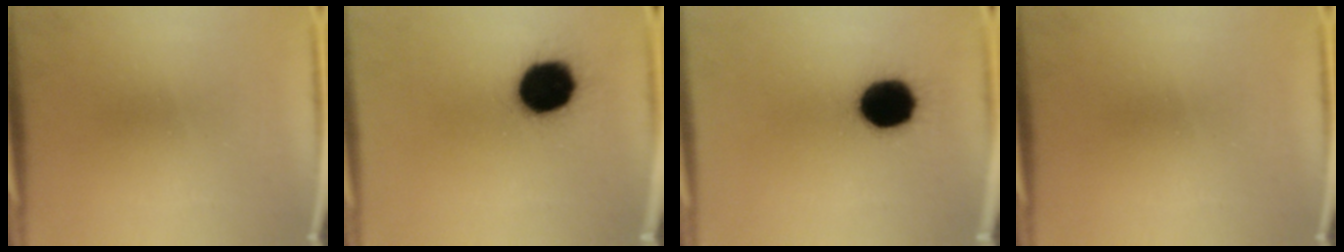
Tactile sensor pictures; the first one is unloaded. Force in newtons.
{"total": 18.0}
{"total": 16.2}
{"total": 0.0}